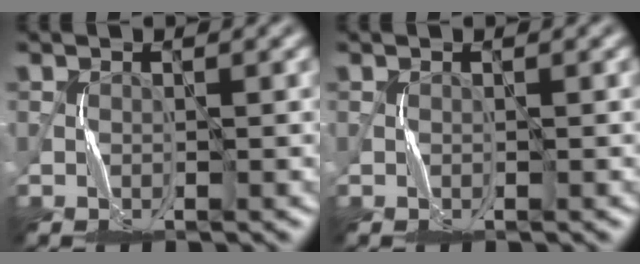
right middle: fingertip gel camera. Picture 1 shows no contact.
{"total": 0.0}